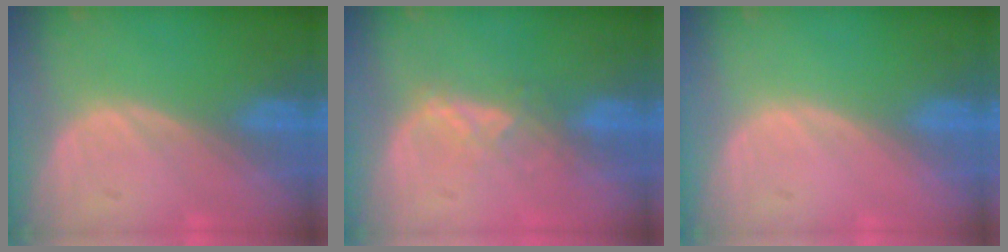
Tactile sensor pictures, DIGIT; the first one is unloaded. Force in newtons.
{"total": 2.9, "press": 2.8, "slide": 0.7}
{"total": 0.0}